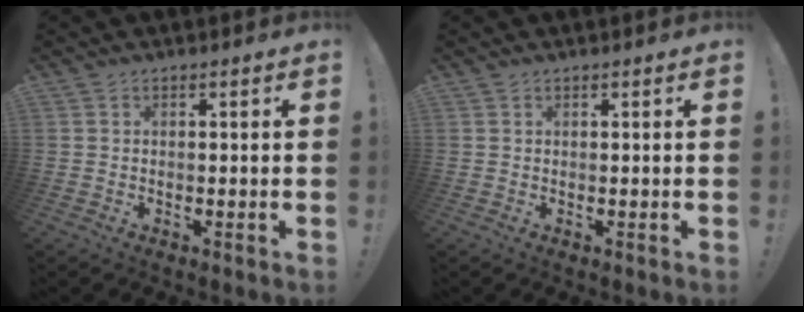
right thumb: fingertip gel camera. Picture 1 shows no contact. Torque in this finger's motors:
{"motor_torque": [-0.01, 0.00, 0.00, 0.00, 0.00]}